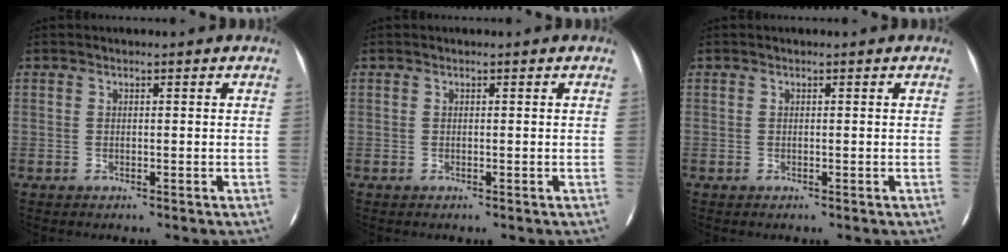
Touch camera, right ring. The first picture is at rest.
{"total": 0.0}
{"total": 0.0}